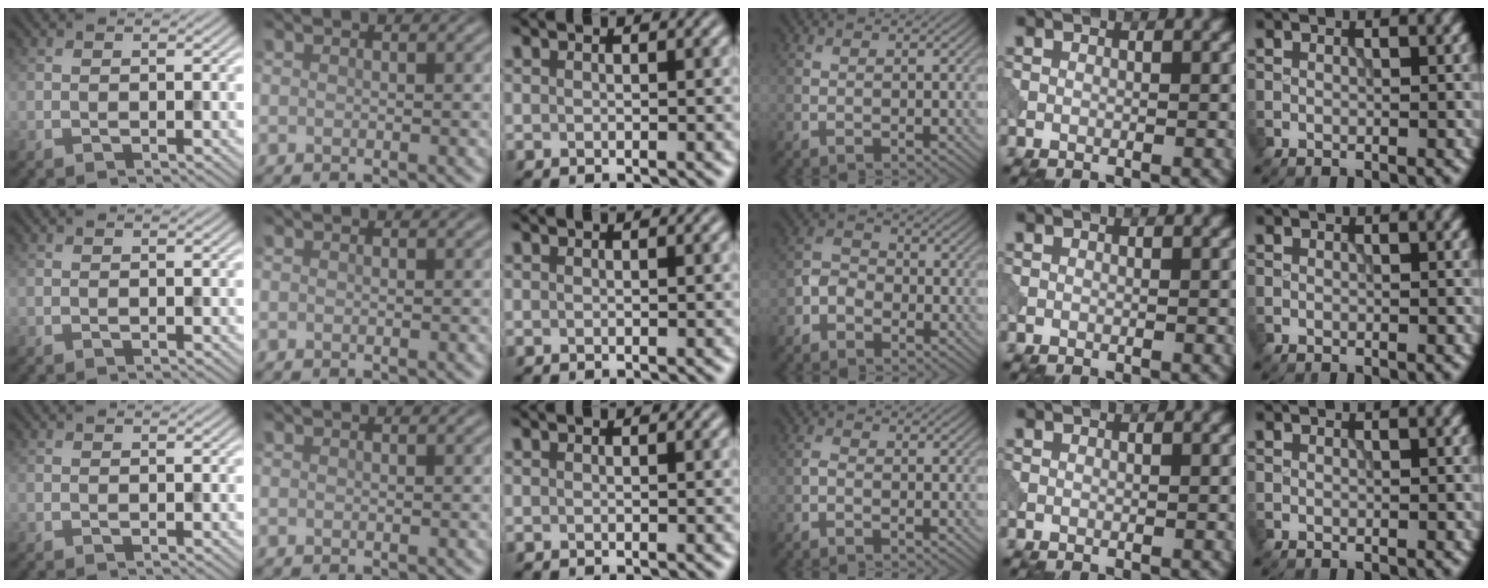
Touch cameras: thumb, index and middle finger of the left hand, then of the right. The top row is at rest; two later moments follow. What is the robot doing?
{"motion": "open", "object": "sandwich press"}